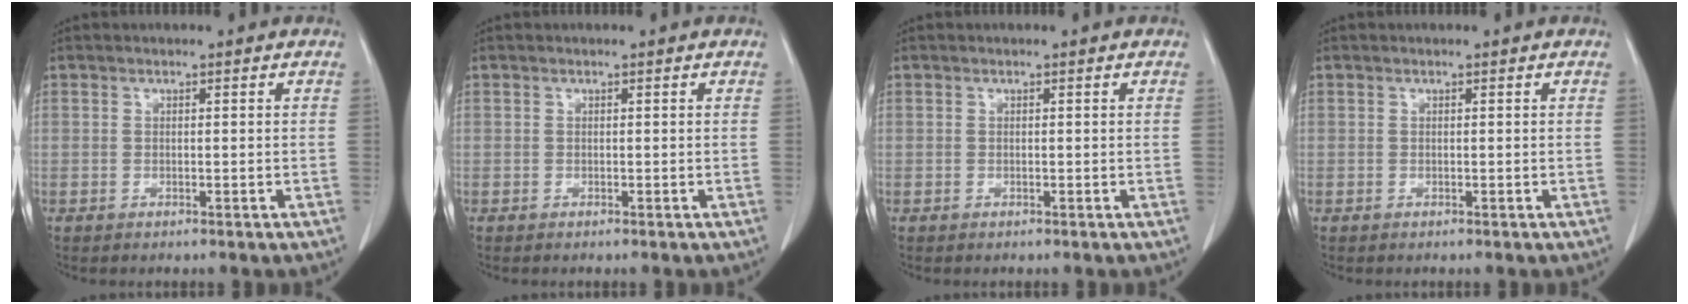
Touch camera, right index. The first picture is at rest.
{"total": 0.0}
{"total": 0.0}
{"total": 0.0}